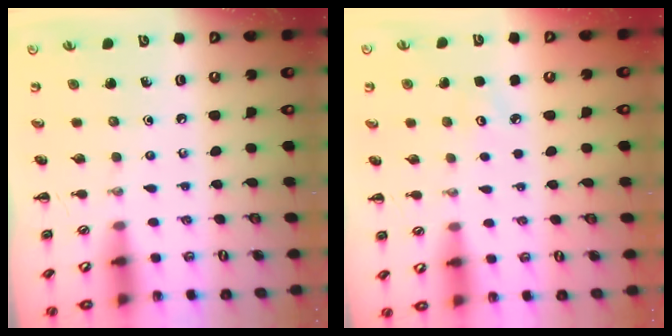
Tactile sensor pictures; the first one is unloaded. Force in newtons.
{"total": 2.8, "press": 2.7, "slide": 0.8}